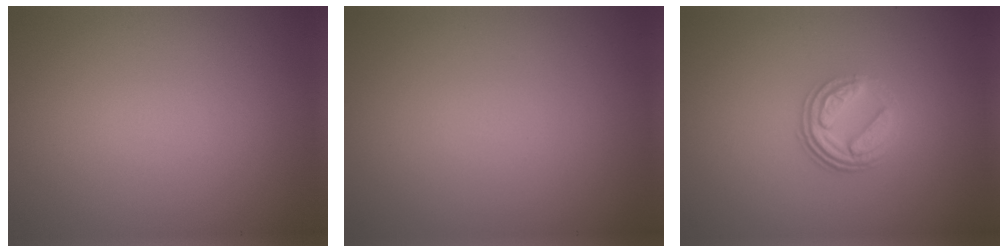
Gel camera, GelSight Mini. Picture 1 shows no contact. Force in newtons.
{"total": 0.0}
{"total": 3.7, "press": 2.6, "slide": 2.6}